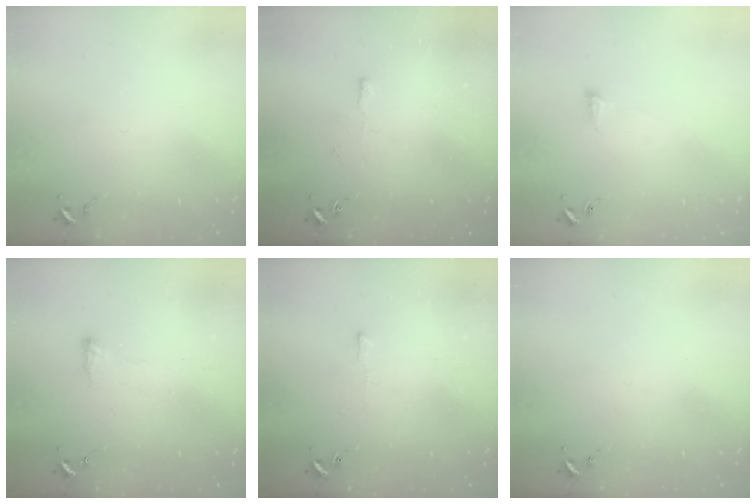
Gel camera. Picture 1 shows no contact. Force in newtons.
{"total": 2.8, "press": 2.8, "slide": 0.6}
{"total": 2.5, "press": 2.4, "slide": 0.5}
{"total": 3.9, "press": 3.8, "slide": 0.7}
{"total": 2.4, "press": 2.4, "slide": 0.5}
{"total": 0.0}